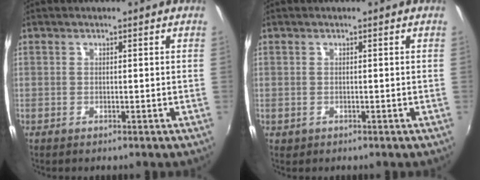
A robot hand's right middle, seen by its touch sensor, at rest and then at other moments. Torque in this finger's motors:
{"motor_torque": [-0.26, -0.09, -0.03, -0.01]}